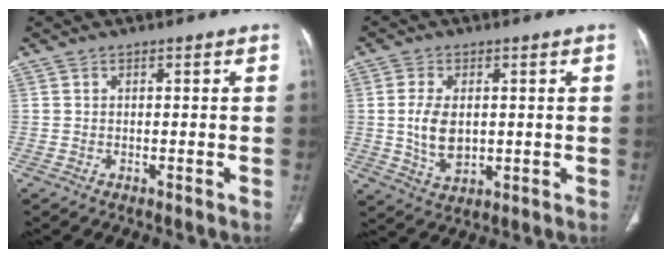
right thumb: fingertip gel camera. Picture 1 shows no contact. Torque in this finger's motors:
{"motor_torque": [-0.24, 0.68, 0.41, 0.69, 0.16]}